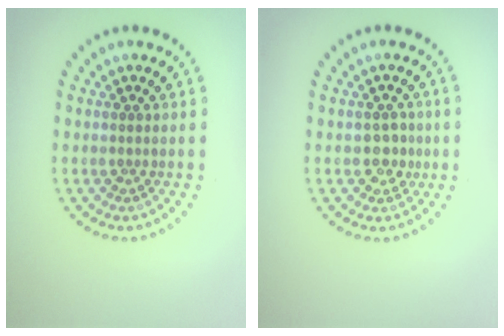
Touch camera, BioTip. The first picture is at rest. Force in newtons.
{"total": 1.9, "press": 1.8, "slide": 0.7}